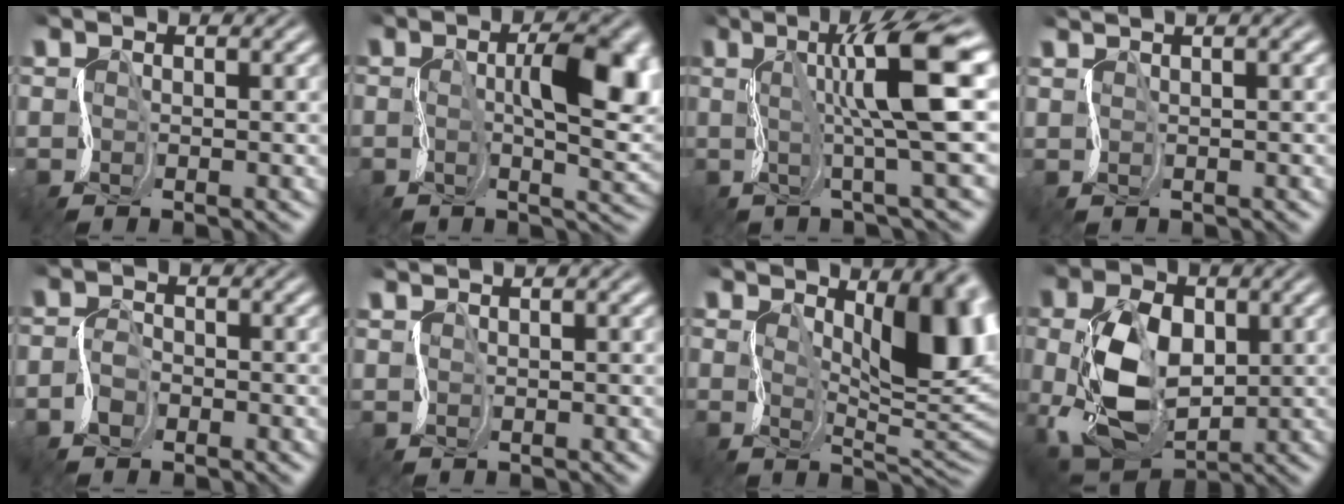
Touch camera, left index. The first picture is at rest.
{"total": 7.9, "force": [1.1, 2.9, 7.3], "torque": [-0.121, 0.007, 0.018]}
{"total": 8.1, "force": [1.7, 0.7, 7.9], "torque": [-0.103, 0.021, 0.023]}
{"total": 2.5, "force": [1.8, 1.0, 1.4], "torque": [-0.006, 0.027, 0.002]}
{"total": 1.5, "force": [-1.3, 0.7, 0.2], "torque": [-0.018, 0.008, -0.036]}
{"total": 0.8, "force": [0.5, -0.3, -0.6], "torque": [0.013, -0.001, 0.005]}
{"total": 9.3, "force": [2.0, 3.9, 8.1], "torque": [-0.109, 0.008, 0.031]}
{"total": 7.0, "force": [0.4, 5.1, 4.8], "torque": [-0.127, 0.000, 0.011]}